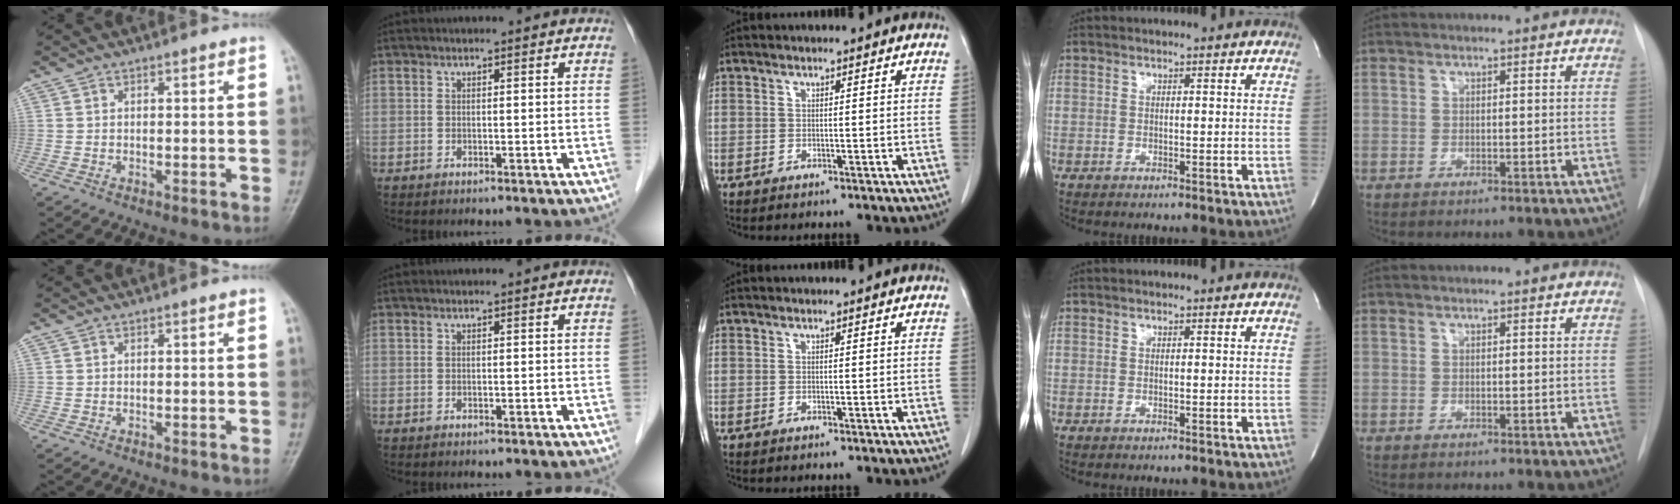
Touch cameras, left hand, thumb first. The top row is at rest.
{}